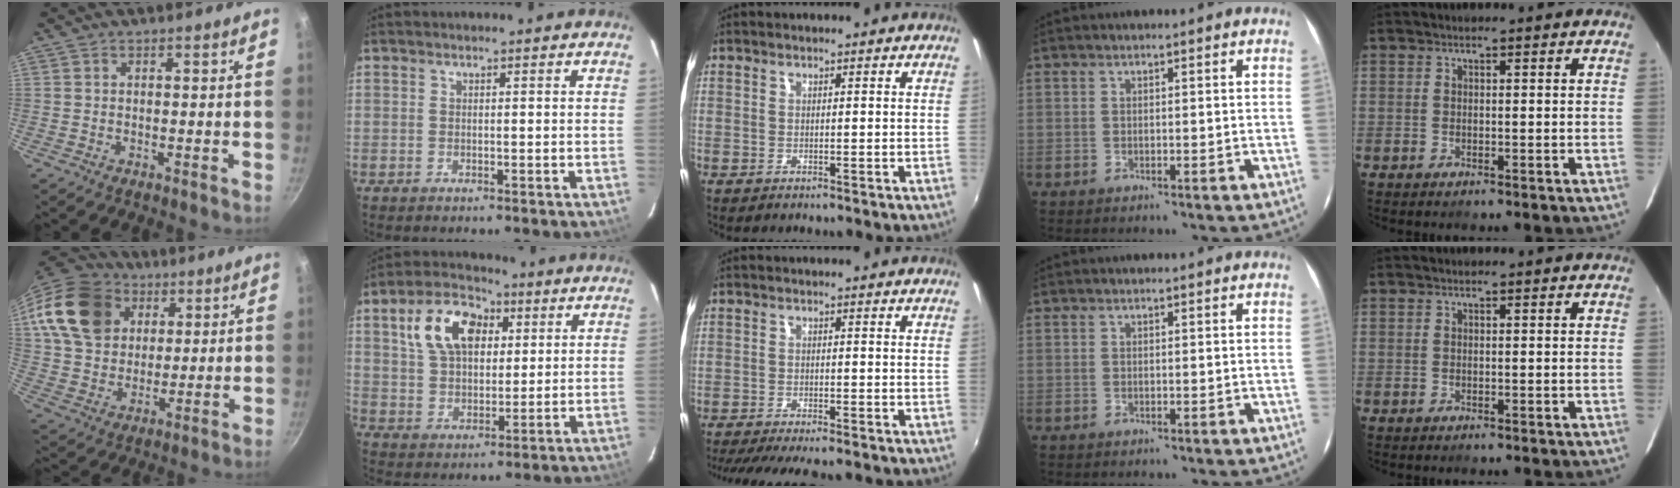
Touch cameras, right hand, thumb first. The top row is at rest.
{"thumb": {"total": 19.9, "force": [8.0, 15.3, 9.8], "torque": [-0.174, 0.009, 0.148]}, "index": {"total": 13.4, "force": [5.0, 8.4, 9.1], "torque": [-0.180, 0.037, 0.091]}, "middle": {"total": 11.3, "force": [-9.9, 1.3, 5.3], "torque": [-0.114, -0.028, -0.151]}}